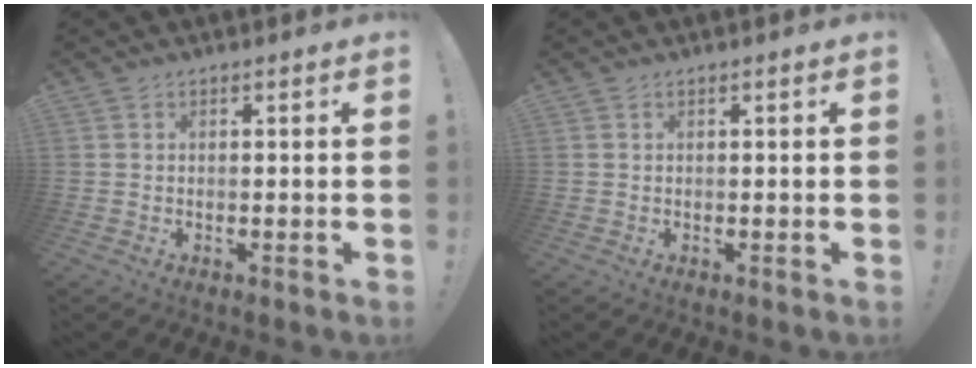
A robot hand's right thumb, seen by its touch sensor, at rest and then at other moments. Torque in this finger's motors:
{"motor_torque": [-0.03, 0.03, 0.09, -0.09, 0.04]}